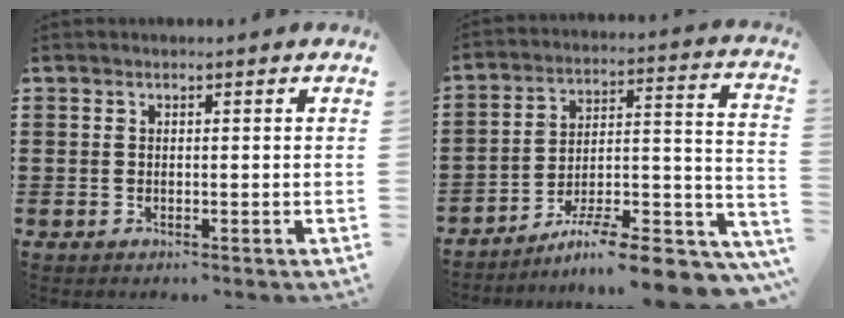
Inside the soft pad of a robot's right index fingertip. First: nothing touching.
{"total": 9.8, "force": [-8.0, 0.8, 5.7], "torque": [-0.075, 0.010, -0.152]}